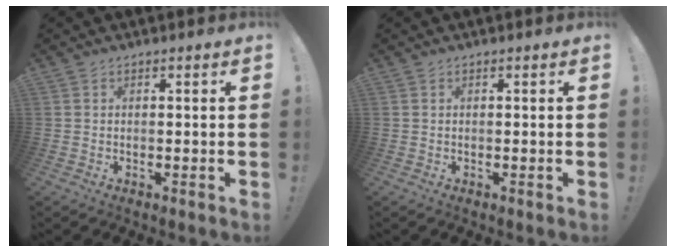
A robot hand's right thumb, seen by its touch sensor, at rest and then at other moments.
{"total": 0.0}